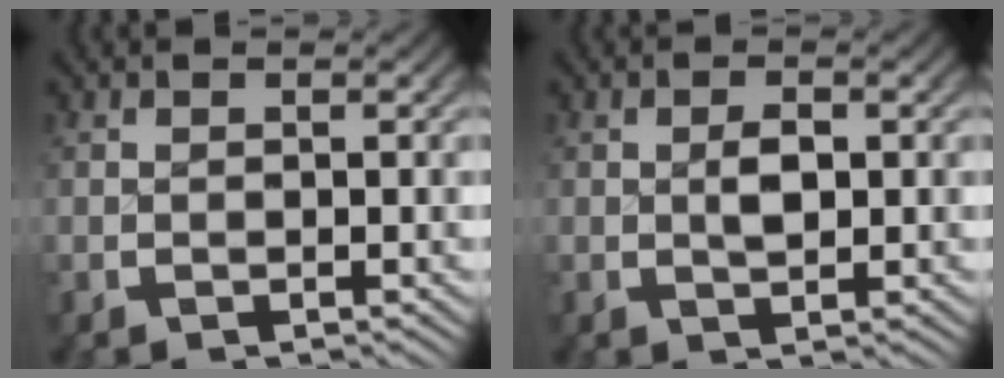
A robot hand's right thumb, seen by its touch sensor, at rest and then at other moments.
{"total": 1.9, "force": [0.1, 1.1, 1.6], "torque": [-0.030, -0.001, 0.005]}